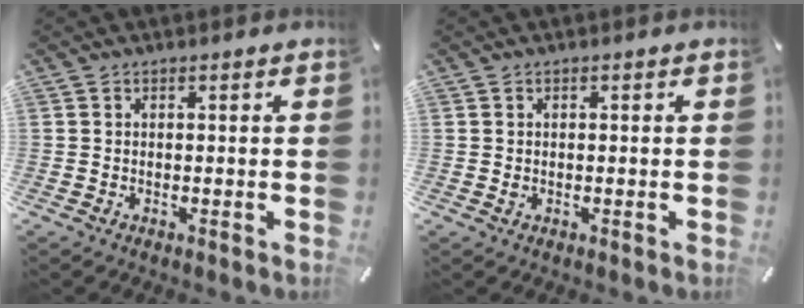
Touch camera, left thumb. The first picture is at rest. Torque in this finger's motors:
{"motor_torque": [0.10, 0.26, 0.09, -0.16, 0.00]}